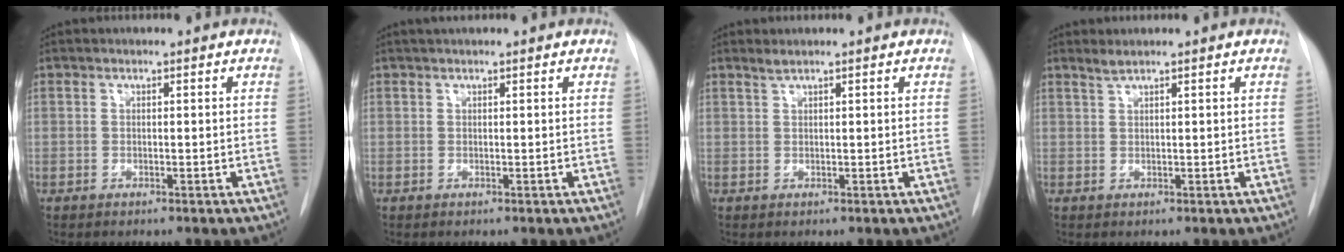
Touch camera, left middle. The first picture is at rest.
{"total": 1.4, "force": [1.2, 0.1, 0.7], "torque": [-0.013, 0.019, 0.021]}
{"total": 0.8, "force": [0.7, -0.1, 0.4], "torque": [-0.011, 0.007, 0.018]}
{"total": 1.1, "force": [1.0, -0.2, 0.5], "torque": [-0.012, 0.006, 0.023]}